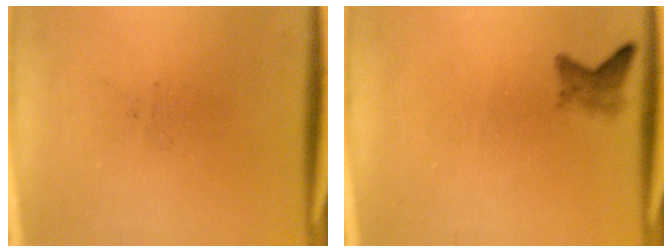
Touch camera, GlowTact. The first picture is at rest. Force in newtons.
{"total": 1.7}